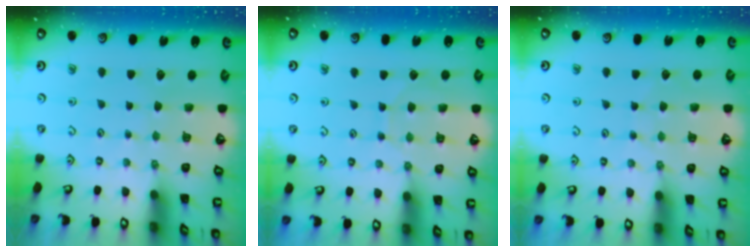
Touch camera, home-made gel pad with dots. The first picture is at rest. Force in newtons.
{"total": 5.1, "press": 5.0, "slide": 0.5}
{"total": 3.8, "press": 3.7, "slide": 0.5}